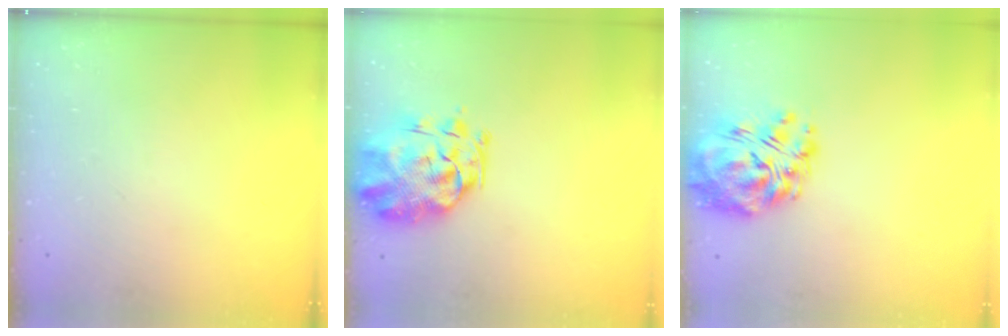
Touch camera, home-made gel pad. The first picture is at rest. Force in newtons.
{"total": 2.5, "press": 2.3, "slide": 1.0}
{"total": 14.2, "press": 13.3, "slide": 4.9}